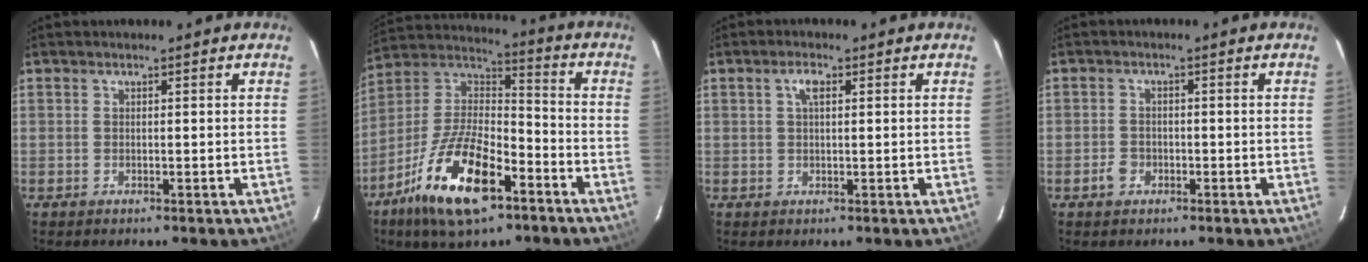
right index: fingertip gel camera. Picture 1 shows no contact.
{"total": 19.6, "force": [-10.5, 7.7, 14.6], "torque": [-0.297, -0.016, -0.193]}
{"total": 2.3, "force": [0.8, 0.9, 1.9], "torque": [-0.039, 0.007, 0.014]}
{"total": 2.6, "force": [-1.4, 2.0, 0.9], "torque": [-0.020, 0.003, -0.024]}